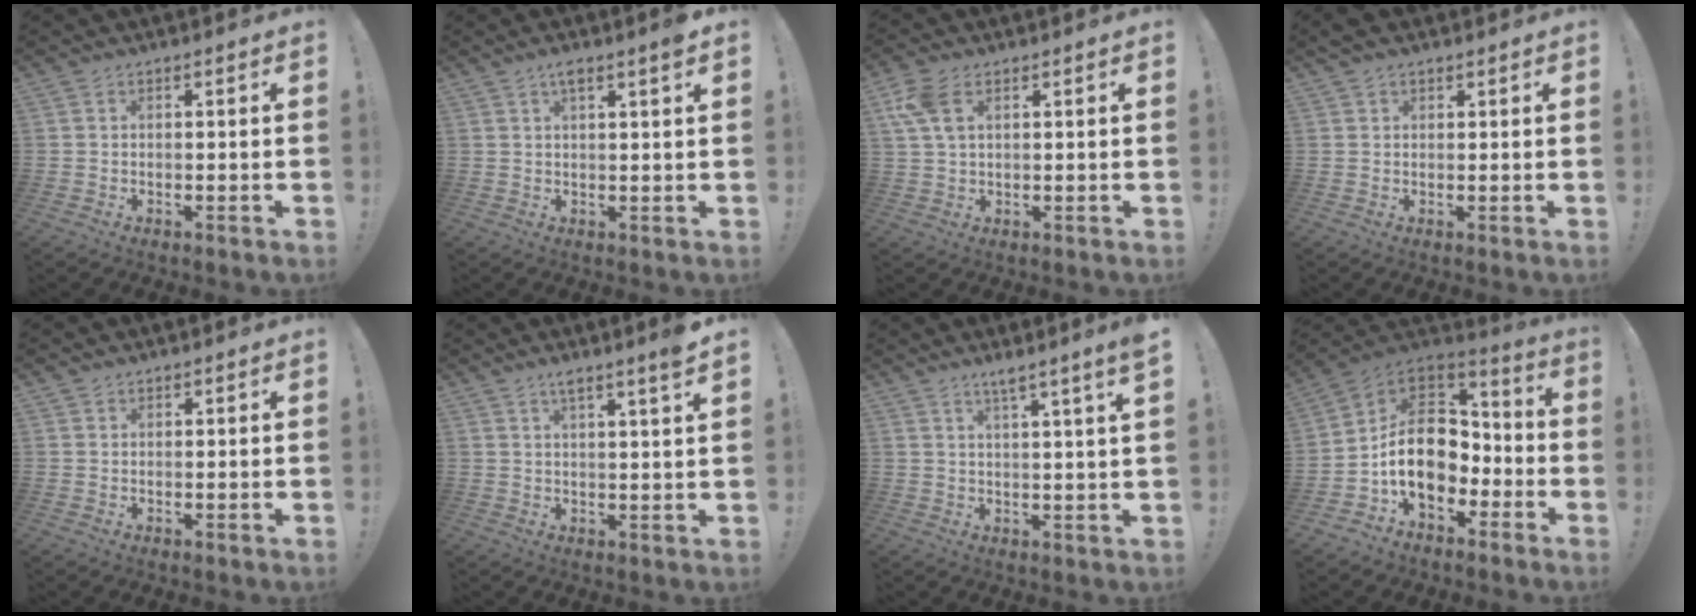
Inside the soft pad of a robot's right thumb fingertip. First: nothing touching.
{"total": 3.5, "force": [2.1, 0.3, 2.8], "torque": [-0.048, -0.005, 0.032]}
{"total": 7.6, "force": [2.9, 3.9, 5.8], "torque": [-0.117, -0.001, 0.057]}
{"total": 2.2, "force": [1.6, 1.4, 0.6], "torque": [-0.004, -0.006, 0.030]}
{"total": 0.9, "force": [0.7, 0.5, 0.0], "torque": [0.006, -0.004, 0.014]}
{"total": 4.8, "force": [3.4, -0.5, 3.4], "torque": [-0.054, -0.019, 0.052]}
{"total": 5.1, "force": [3.3, -1.0, 3.8], "torque": [-0.059, -0.018, 0.050]}
{"total": 18.2, "force": [-2.2, 13.1, 12.5], "torque": [-0.210, 0.014, -0.025]}